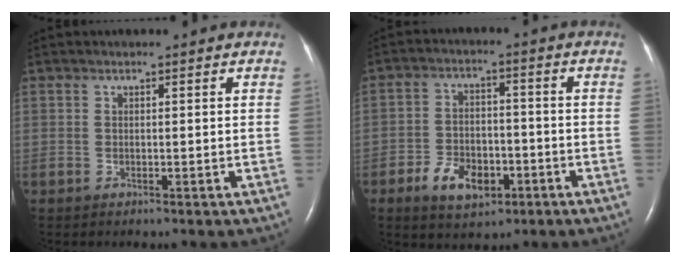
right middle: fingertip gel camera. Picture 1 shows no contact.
{"total": 7.4, "force": [-3.6, 4.4, 4.7], "torque": [-0.089, 0.008, -0.055]}